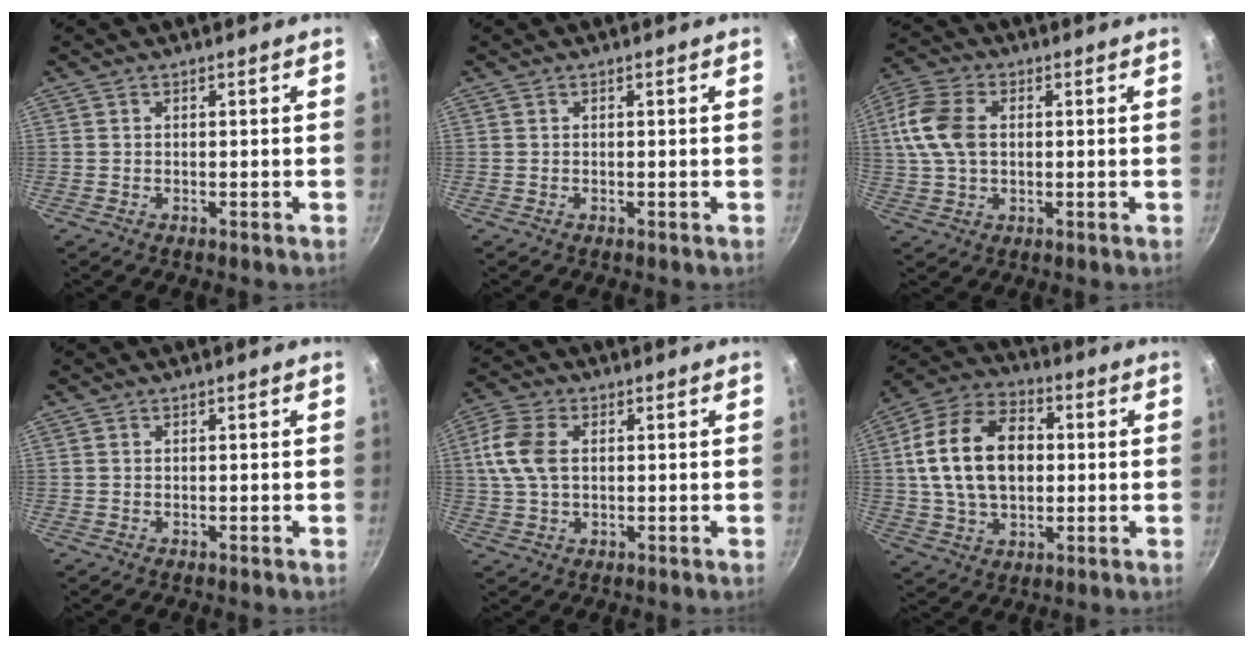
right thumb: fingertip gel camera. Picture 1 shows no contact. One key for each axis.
{"total": 0.0}
{"total": 10.7, "fx": 1.4, "fy": 7.1, "fz": 7.9, "tx": -0.158, "ty": 0.013, "tz": 0.019}
{"total": 0.0}
{"total": 8.7, "fx": 1.3, "fy": 5.6, "fz": 6.6, "tx": -0.134, "ty": 0.010, "tz": 0.020}
{"total": 18.2, "fx": 1.7, "fy": 12.2, "fz": 13.4, "tx": -0.214, "ty": 0.023, "tz": 0.020}